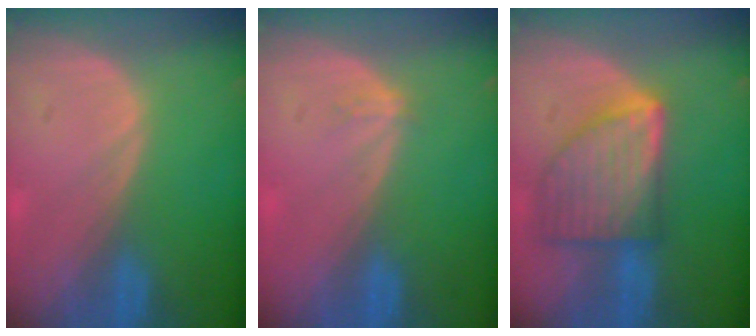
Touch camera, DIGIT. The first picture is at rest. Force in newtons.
{"total": 1.2, "press": 0.8, "slide": 0.8}
{"total": 9.0, "press": 9.0, "slide": 0.6}